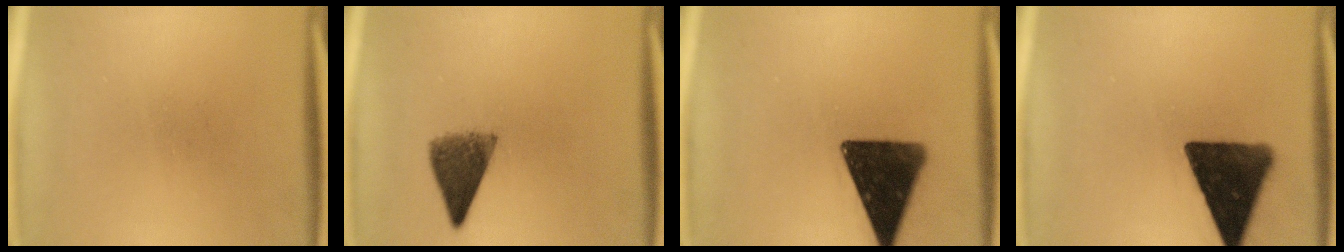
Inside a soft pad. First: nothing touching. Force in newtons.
{"total": 6.3}
{"total": 15.1}
{"total": 14.6}